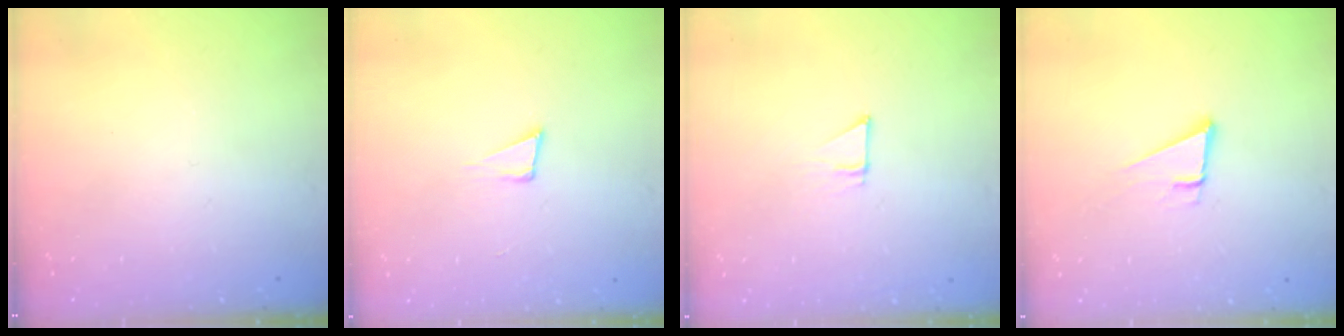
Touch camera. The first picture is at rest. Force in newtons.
{"total": 4.1, "press": 2.6, "slide": 3.2}
{"total": 4.9, "press": 4.9, "slide": 0.3}
{"total": 5.0, "press": 4.4, "slide": 2.4}